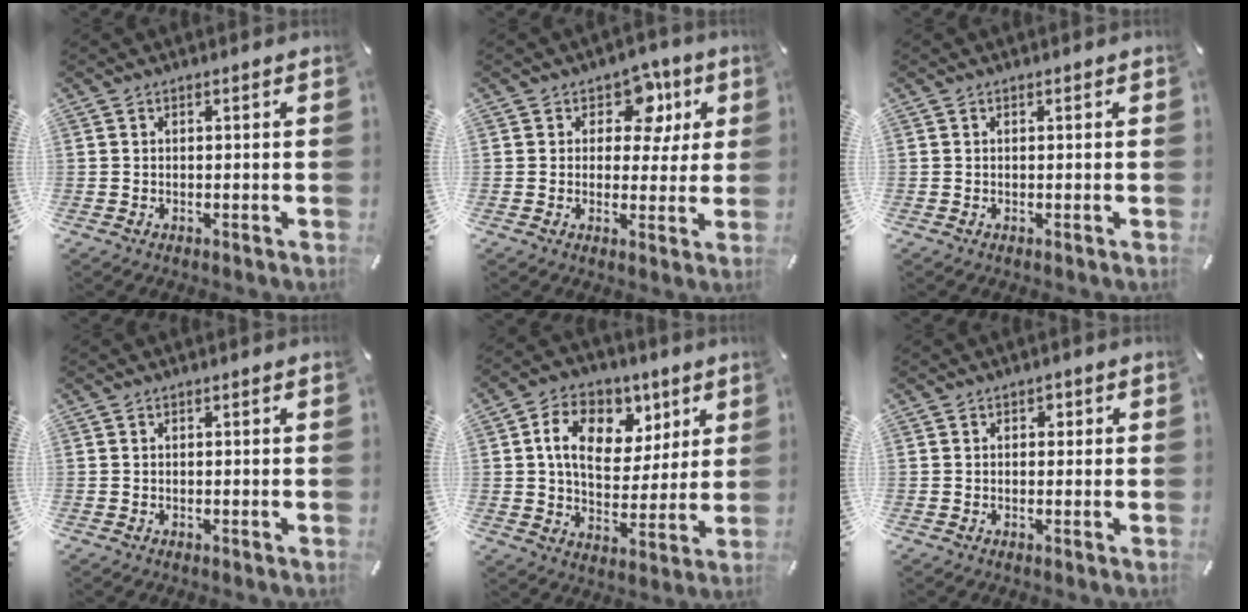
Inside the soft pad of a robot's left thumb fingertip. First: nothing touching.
{"total": 10.3, "force": [4.0, 7.3, 6.1], "torque": [-0.072, -0.012, 0.066]}
{"total": 0.0}
{"total": 0.0}
{"total": 13.6, "force": [5.5, 10.0, 7.4], "torque": [-0.114, -0.014, 0.099]}
{"total": 1.2, "force": [0.2, 1.1, 0.4], "torque": [-0.002, 0.004, -0.001]}